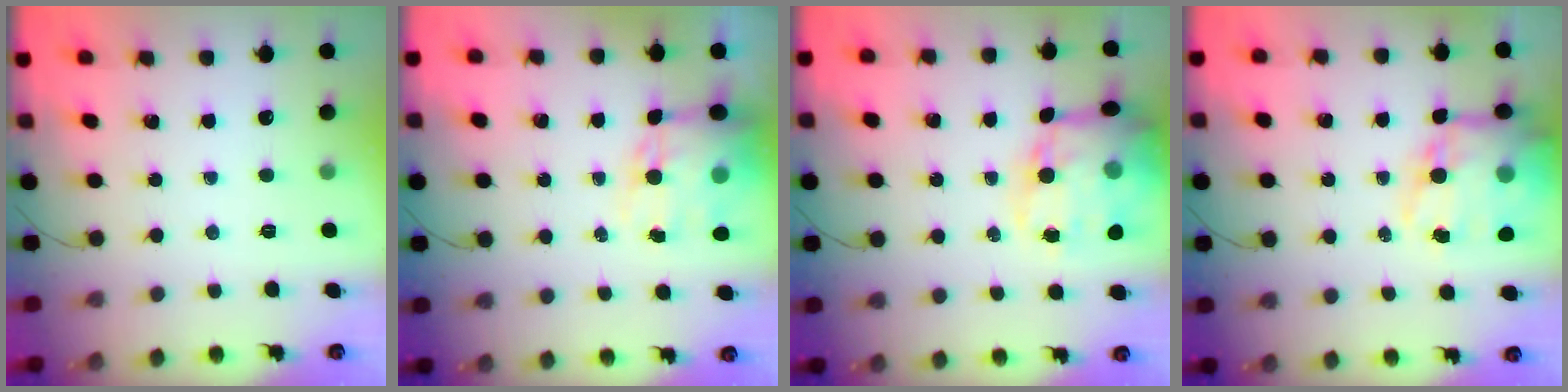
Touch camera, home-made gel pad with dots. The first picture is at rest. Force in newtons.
{"total": 14.3, "press": 13.8, "slide": 3.5}
{"total": 19.5, "press": 19.0, "slide": 4.4}
{"total": 20.1, "press": 19.6, "slide": 4.4}